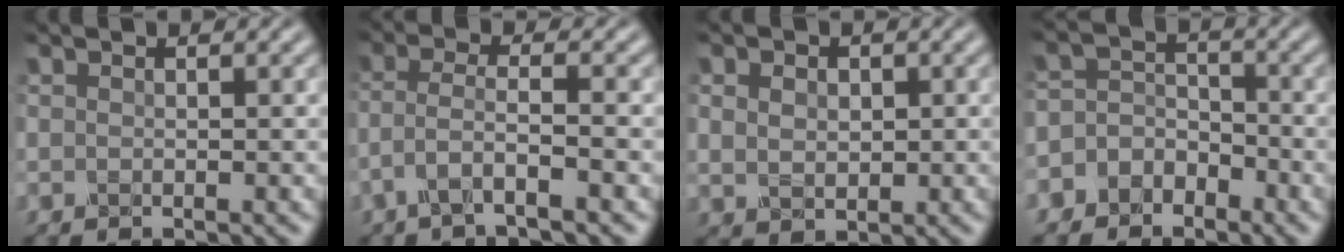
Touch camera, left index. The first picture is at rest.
{"total": 3.5, "force": [-1.9, 0.5, 2.9], "torque": [-0.058, 0.005, -0.046]}
{"total": 2.6, "force": [0.6, 2.0, 1.6], "torque": [-0.032, 0.005, 0.010]}
{"total": 3.8, "force": [-2.5, 2.8, 0.6], "torque": [0.025, 0.007, -0.060]}